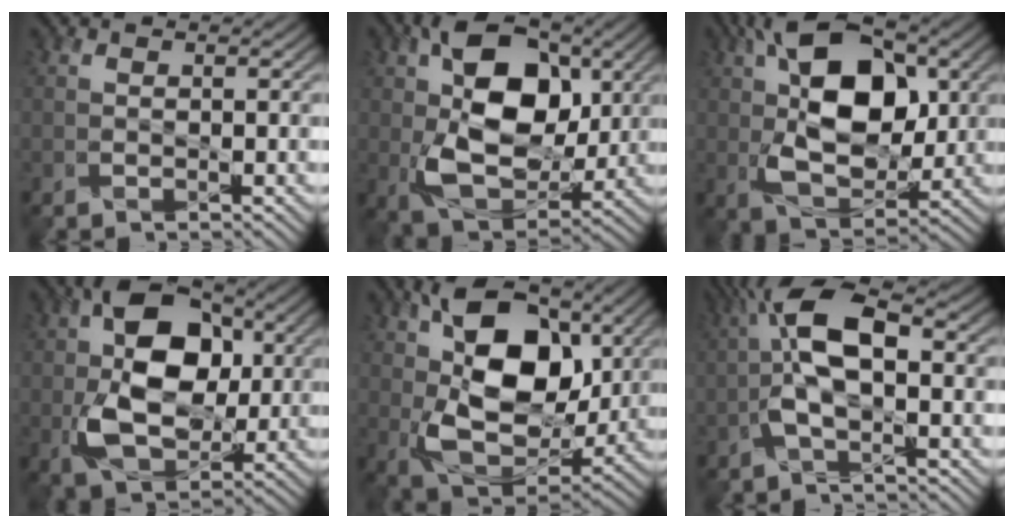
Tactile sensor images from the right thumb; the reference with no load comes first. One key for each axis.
{"total": 13.3, "fx": 2.4, "fy": 8.4, "fz": 10.1, "tx": -0.184, "ty": 0.000, "tz": 0.038}
{"total": 13.5, "fx": 2.9, "fy": 7.7, "fz": 10.7, "tx": -0.192, "ty": 0.003, "tz": 0.046}
{"total": 11.9, "fx": 1.0, "fy": 7.8, "fz": 9.0, "tx": -0.165, "ty": 0.000, "tz": 0.013}
{"total": 15.1, "fx": 3.6, "fy": 9.3, "fz": 11.3, "tx": -0.205, "ty": 0.001, "tz": 0.062}
{"total": 8.1, "fx": -0.5, "fy": 2.8, "fz": 7.6, "tx": -0.159, "ty": 0.025, "tz": -0.021}